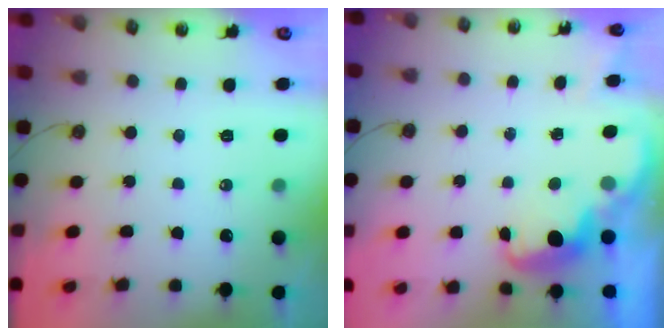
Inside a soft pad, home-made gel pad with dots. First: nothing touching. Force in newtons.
{"total": 2.6, "press": 2.6, "slide": 0.5}